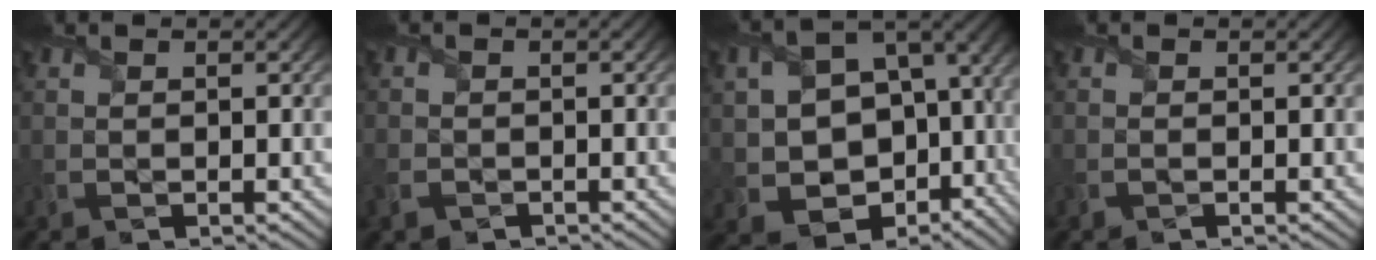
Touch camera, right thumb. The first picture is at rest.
{"total": 2.5, "force": [-1.6, 1.7, 0.8], "torque": [-0.033, -0.008, -0.040]}
{"total": 12.9, "force": [-3.3, 9.5, 8.1], "torque": [-0.158, -0.042, -0.047]}
{"total": 0.7, "force": [-0.4, 0.2, 0.5], "torque": [-0.011, -0.001, -0.009]}